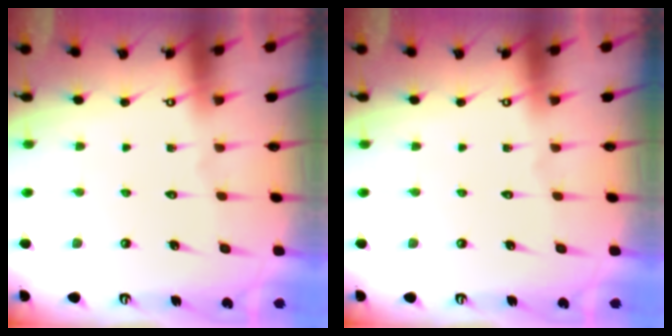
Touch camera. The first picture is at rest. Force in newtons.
{"total": 0.0}